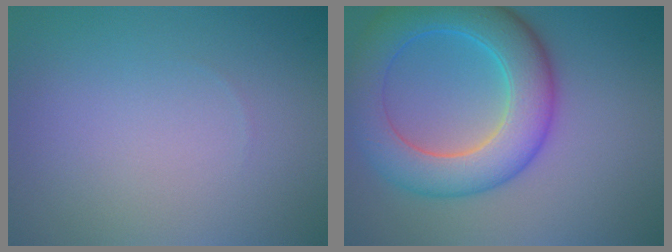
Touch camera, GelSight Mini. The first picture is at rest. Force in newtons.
{"total": 8.2, "press": 8.2, "slide": 0.3}